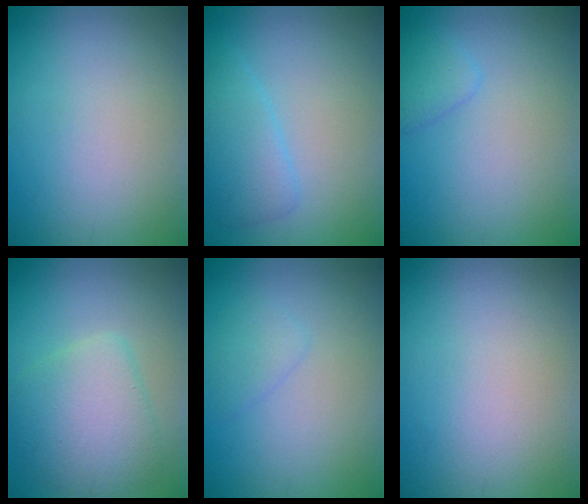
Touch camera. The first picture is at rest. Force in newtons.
{"total": 2.6, "press": 2.6, "slide": 0.1}
{"total": 1.4, "press": 1.4, "slide": 0.1}
{"total": 4.9, "press": 4.9, "slide": 0.3}
{"total": 1.2, "press": 1.2, "slide": 0.0}
{"total": 0.0}